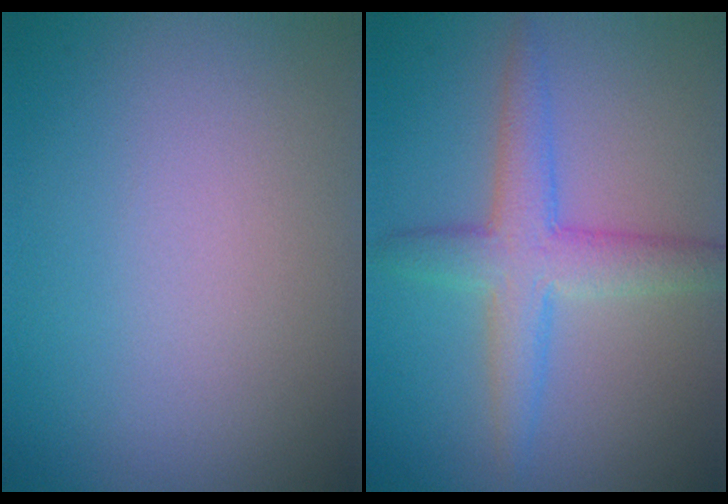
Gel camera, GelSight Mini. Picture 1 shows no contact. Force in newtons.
{"total": 4.4, "press": 4.4, "slide": 0.1}